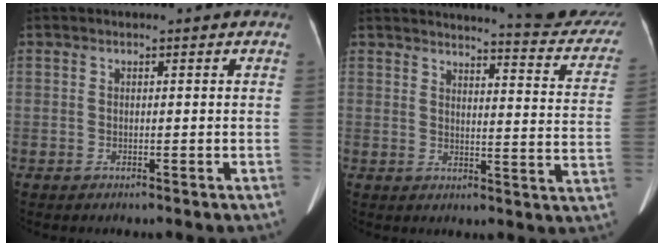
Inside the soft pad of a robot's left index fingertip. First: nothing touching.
{"total": 18.4, "force": [17.5, 1.4, 5.5], "torque": [-0.058, -0.098, 0.180]}